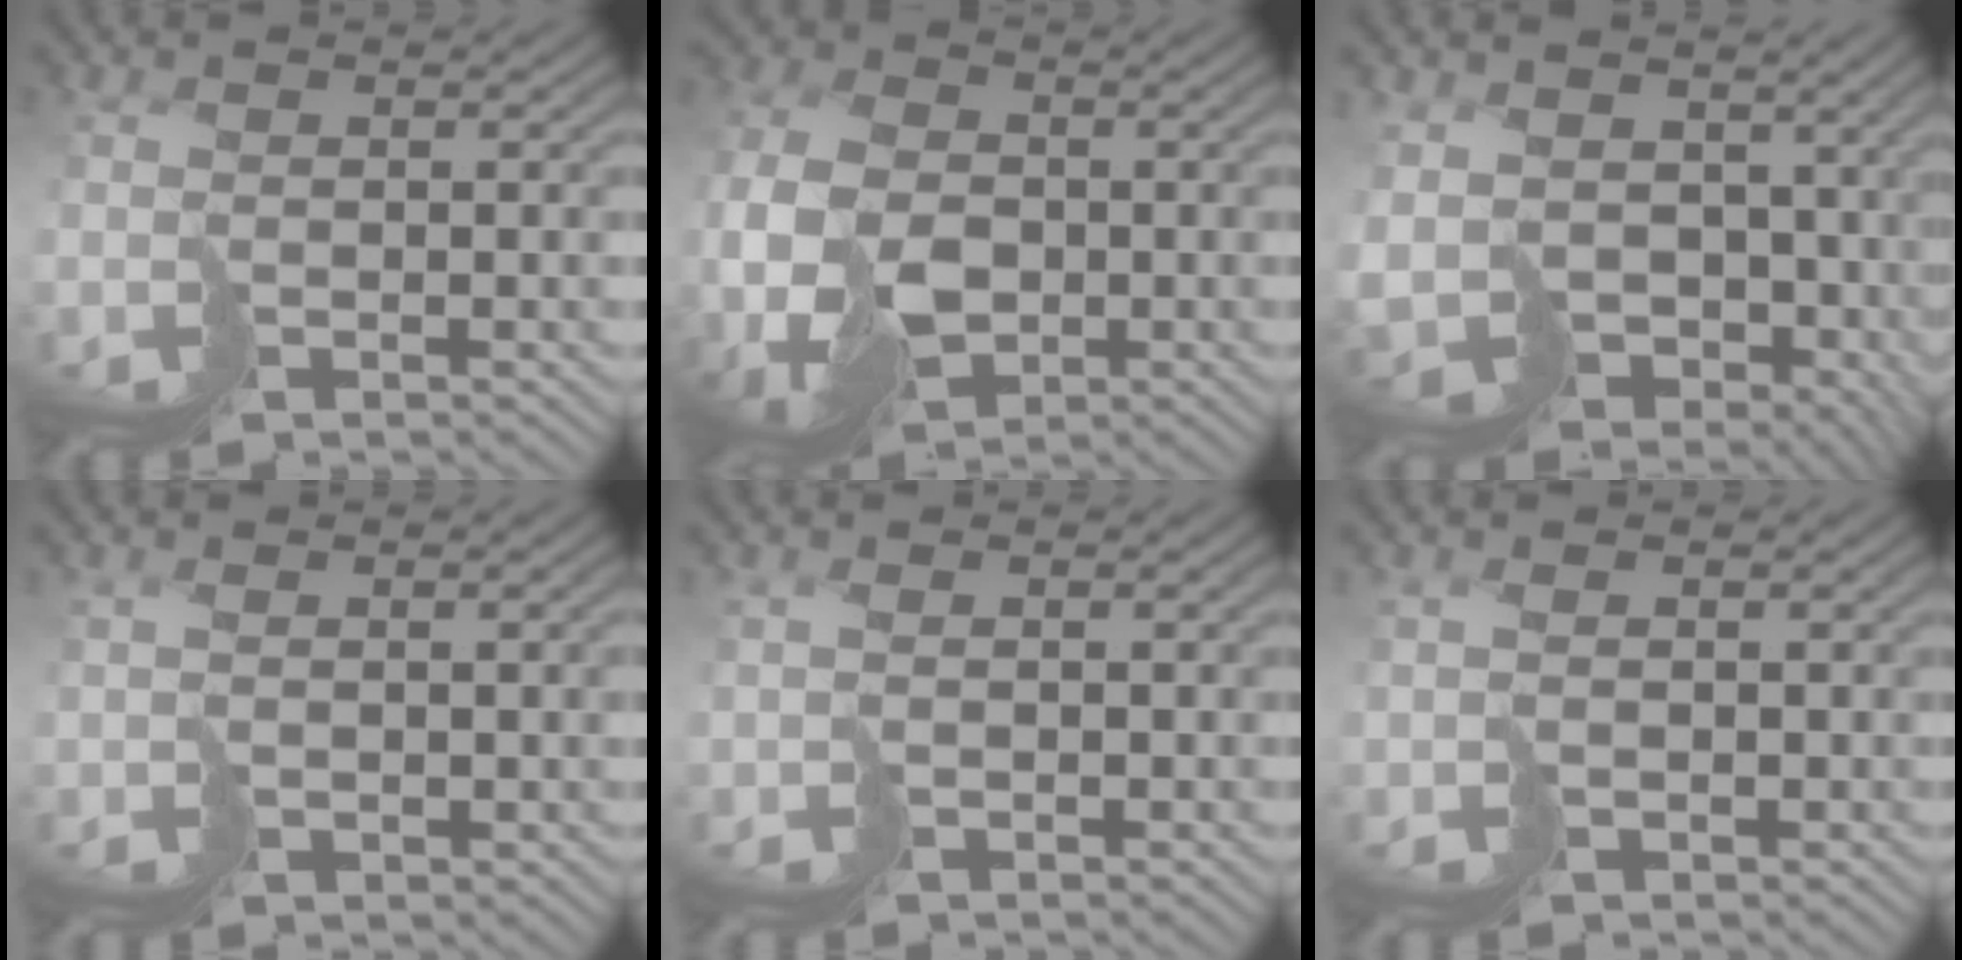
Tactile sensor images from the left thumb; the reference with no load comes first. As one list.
[{"total": 9.4, "force": [-1.3, 6.2, 7.0], "torque": [-0.175, -0.011, -0.026]}, {"total": 12.0, "force": [1.6, 8.7, 8.1], "torque": [-0.202, -0.038, 0.065]}, {"total": 2.6, "force": [1.1, 1.0, 2.1], "torque": [-0.048, 0.002, 0.030]}, {"total": 1.3, "force": [0.9, 0.4, 0.8], "torque": [-0.023, 0.001, 0.023]}, {"total": 1.6, "force": [1.1, 0.6, 0.9], "torque": [-0.028, 0.000, 0.027]}]